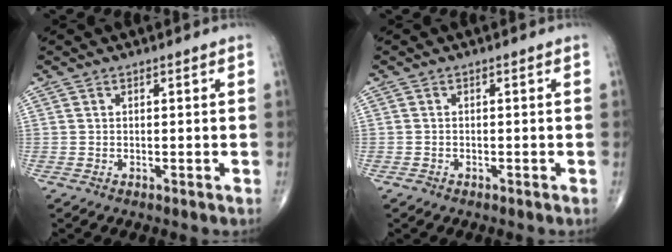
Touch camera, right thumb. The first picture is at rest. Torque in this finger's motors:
{"motor_torque": [0.45, 0.00, -0.11, -0.09, 0.00]}